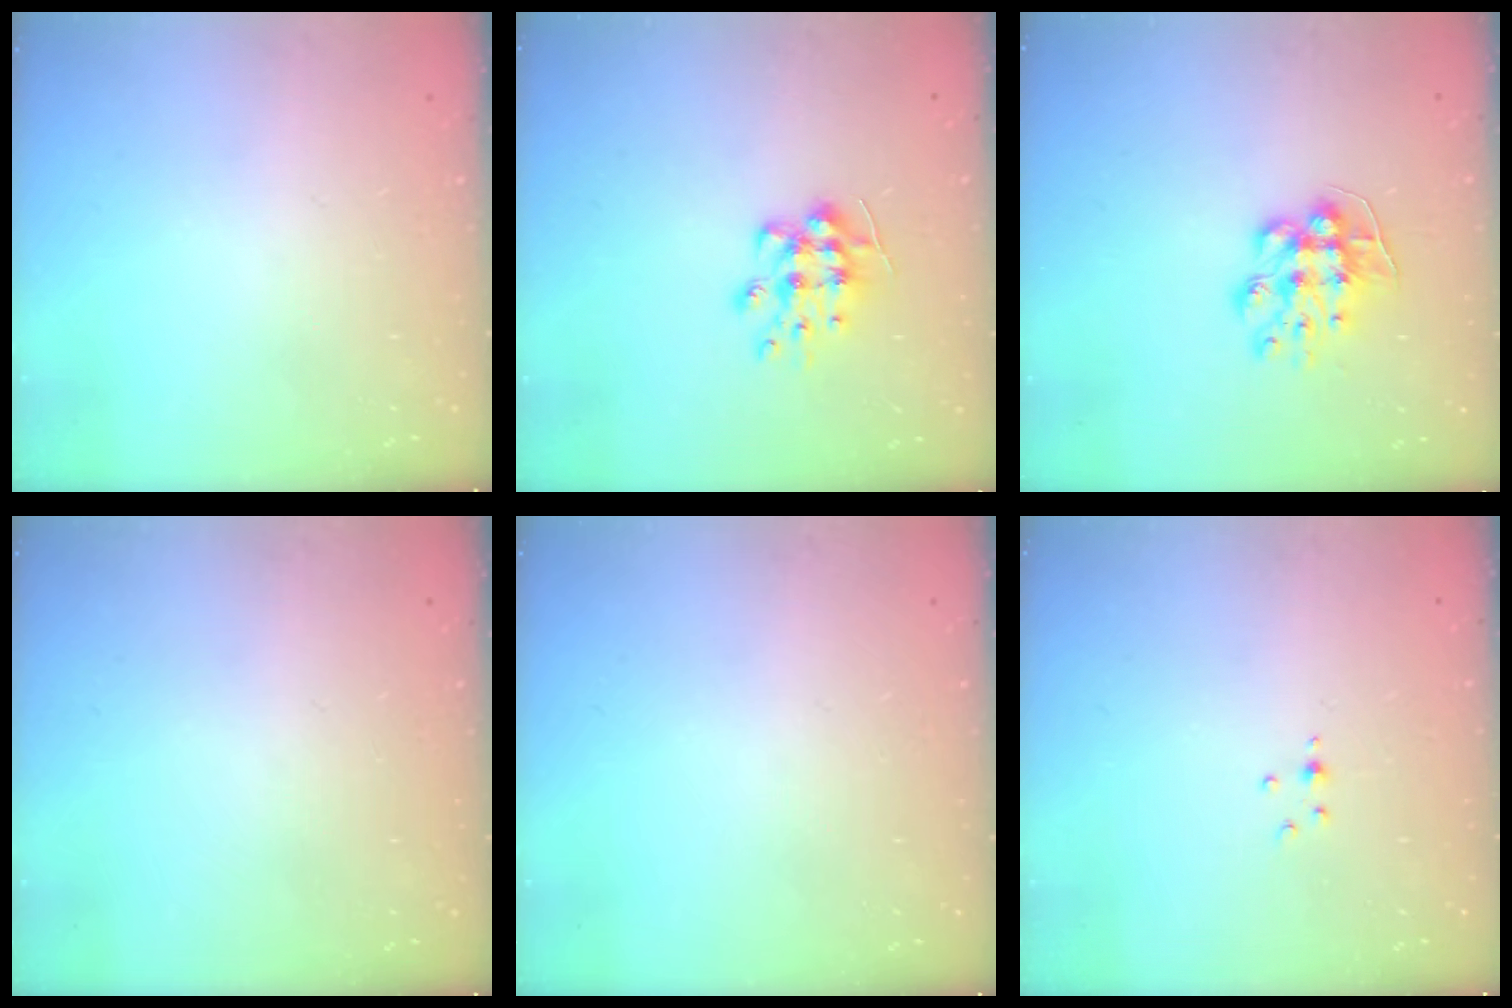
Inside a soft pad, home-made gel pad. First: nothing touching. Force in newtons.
{"total": 8.8, "press": 8.8, "slide": 0.4}
{"total": 9.9, "press": 9.9, "slide": 0.8}
{"total": 0.0}
{"total": 0.0}
{"total": 2.8, "press": 2.4, "slide": 1.5}